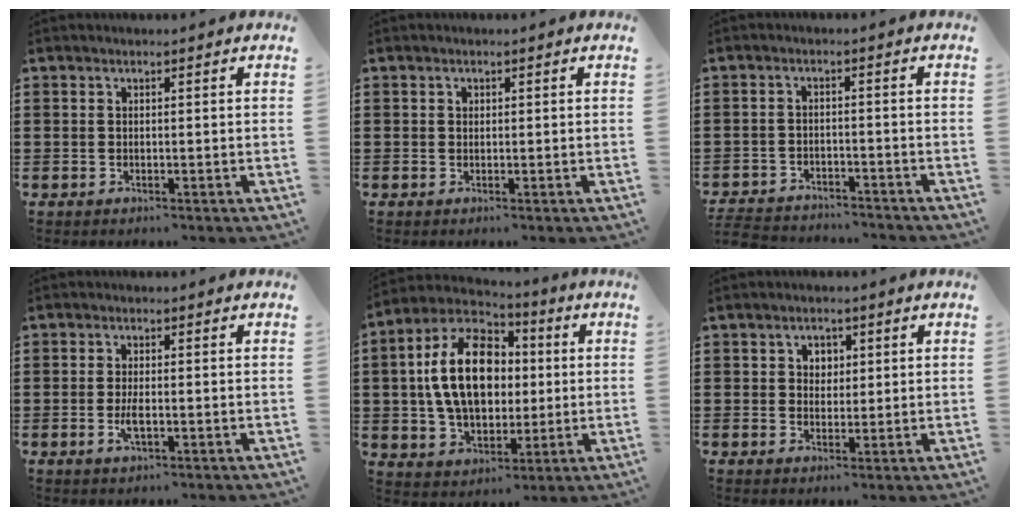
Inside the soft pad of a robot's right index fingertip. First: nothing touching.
{"total": 0.5, "force": [0.3, 0.4, 0.0], "torque": [0.000, 0.003, 0.005]}
{"total": 3.4, "force": [-3.4, 0.3, 0.0], "torque": [-0.011, -0.003, -0.075]}
{"total": 2.9, "force": [-0.7, 0.8, 2.6], "torque": [-0.054, -0.004, -0.015]}
{"total": 15.7, "force": [1.1, 10.2, 11.8], "torque": [-0.260, 0.011, 0.014]}
{"total": 2.4, "force": [0.6, 2.2, 0.7], "torque": [-0.022, 0.011, 0.008]}